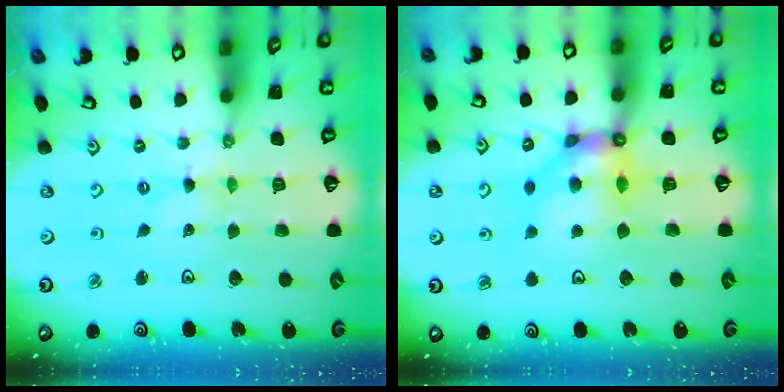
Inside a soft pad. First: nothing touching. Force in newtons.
{"total": 9.9, "press": 9.8, "slide": 1.0}